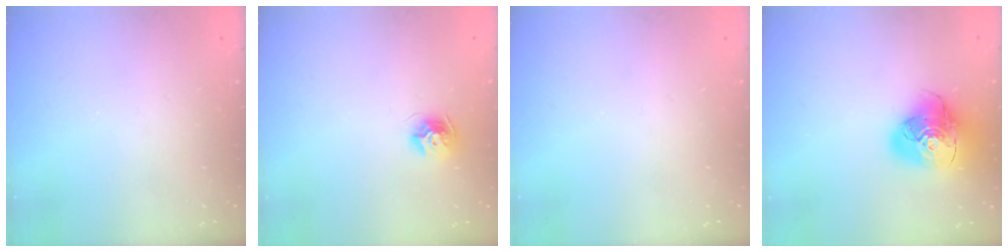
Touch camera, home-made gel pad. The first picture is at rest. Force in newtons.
{"total": 8.7, "press": 8.7, "slide": 0.0}
{"total": 0.0}
{"total": 20.1, "press": 20.0, "slide": 2.6}